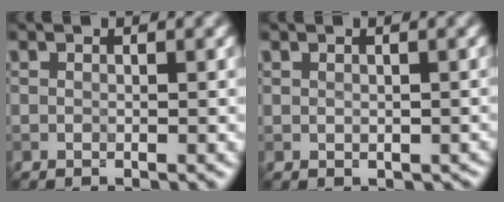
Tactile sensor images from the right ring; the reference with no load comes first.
{"total": 1.1, "force": [0.3, 0.8, 0.6], "torque": [-0.009, -0.002, 0.010]}